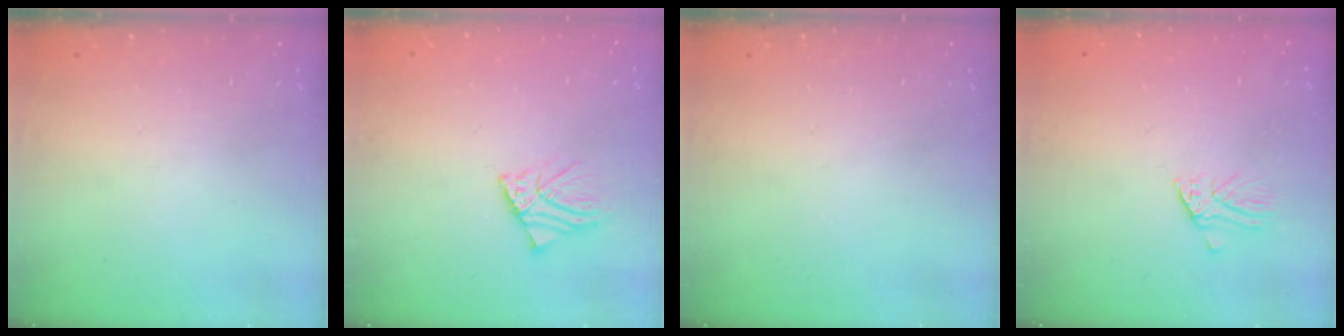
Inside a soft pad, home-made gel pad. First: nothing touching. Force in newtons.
{"total": 4.1, "press": 4.1, "slide": 0.6}
{"total": 0.0}
{"total": 1.4, "press": 1.4, "slide": 0.2}